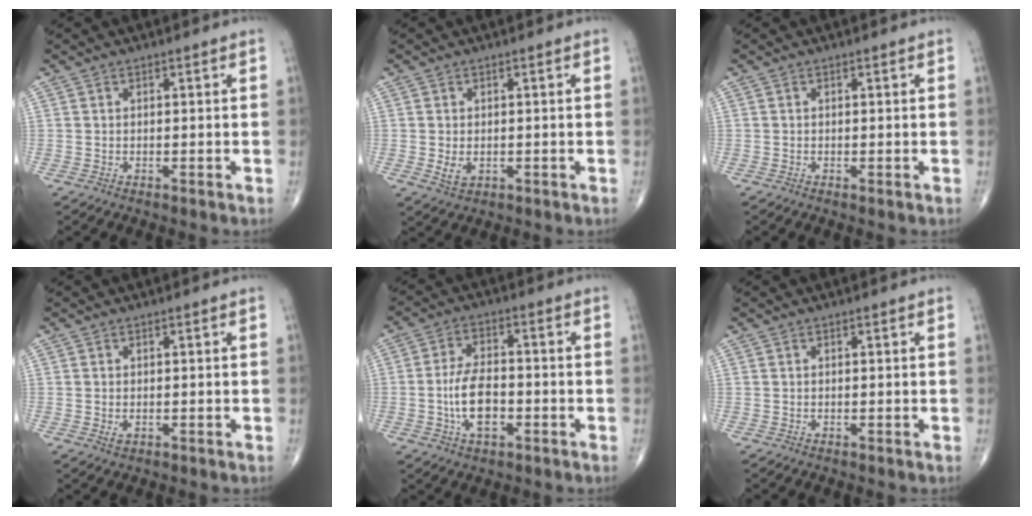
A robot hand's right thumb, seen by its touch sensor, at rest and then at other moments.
{"total": 2.7, "force": [-0.3, 1.9, 2.0], "torque": [-0.032, -0.004, 0.000]}
{"total": 0.0}
{"total": 1.2, "force": [-0.1, 0.8, 0.9], "torque": [-0.015, 0.000, 0.000]}
{"total": 8.6, "force": [-2.2, 4.6, 7.0], "torque": [-0.126, 0.017, -0.042]}
{"total": 0.0}